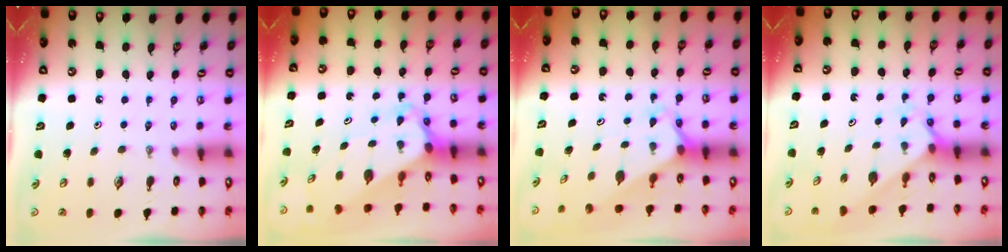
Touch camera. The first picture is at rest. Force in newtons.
{"total": 4.0, "press": 4.0, "slide": 0.3}
{"total": 2.3, "press": 2.3, "slide": 0.2}
{"total": 2.0, "press": 2.0, "slide": 0.2}